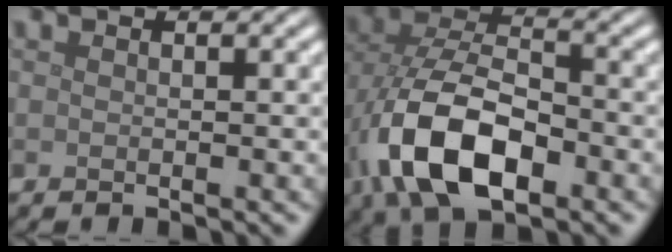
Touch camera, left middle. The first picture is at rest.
{"total": 10.6, "force": [-3.9, 5.7, 8.0], "torque": [-0.178, -0.010, -0.076]}